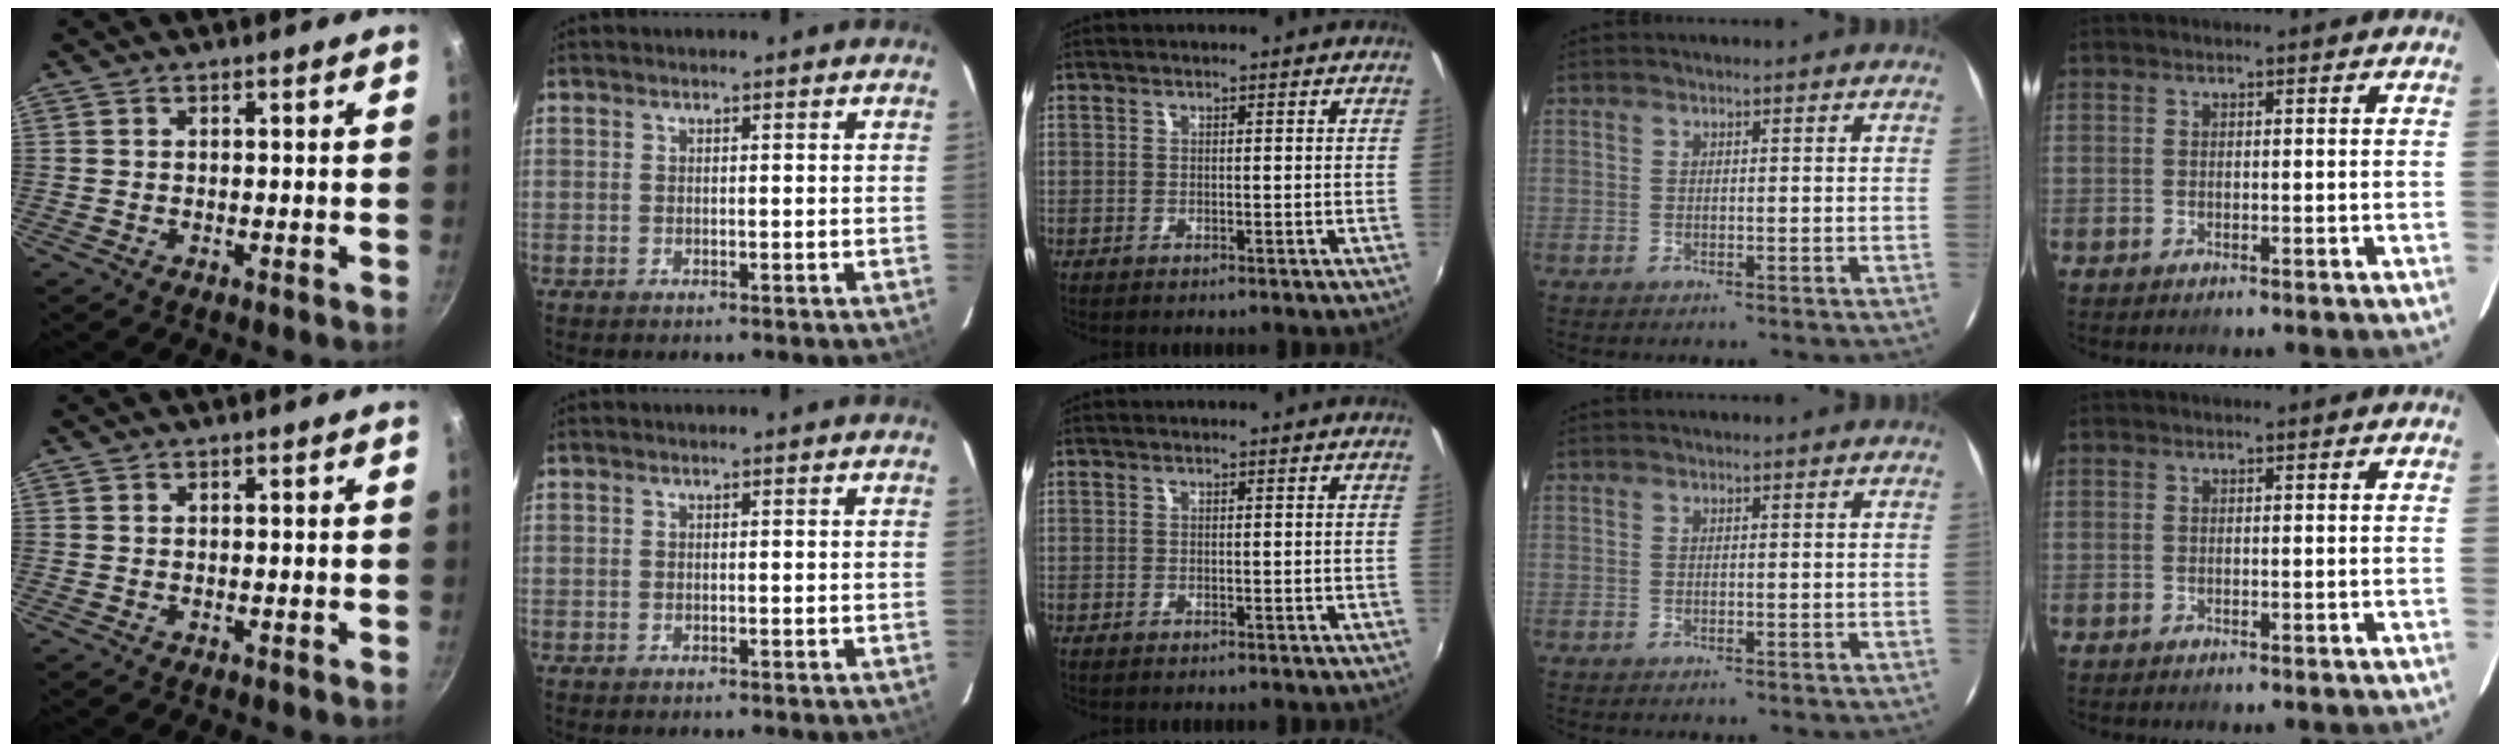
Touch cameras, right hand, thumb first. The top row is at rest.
{}